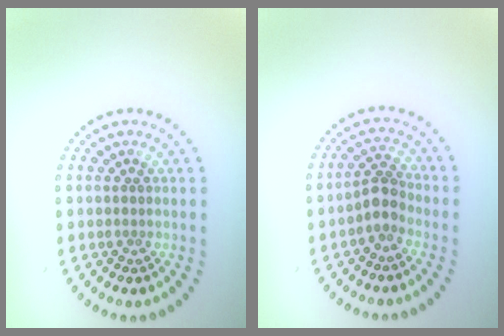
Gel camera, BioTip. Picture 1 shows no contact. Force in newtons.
{"total": 2.3, "press": 1.9, "slide": 1.4}